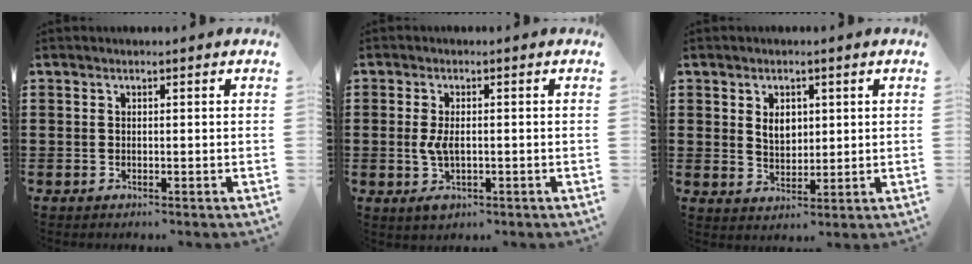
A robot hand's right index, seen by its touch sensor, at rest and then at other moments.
{"total": 3.6, "force": [-0.4, 1.9, 3.1], "torque": [-0.071, 0.000, -0.012]}
{"total": 3.7, "force": [1.2, 2.7, 2.2], "torque": [-0.043, 0.009, 0.018]}